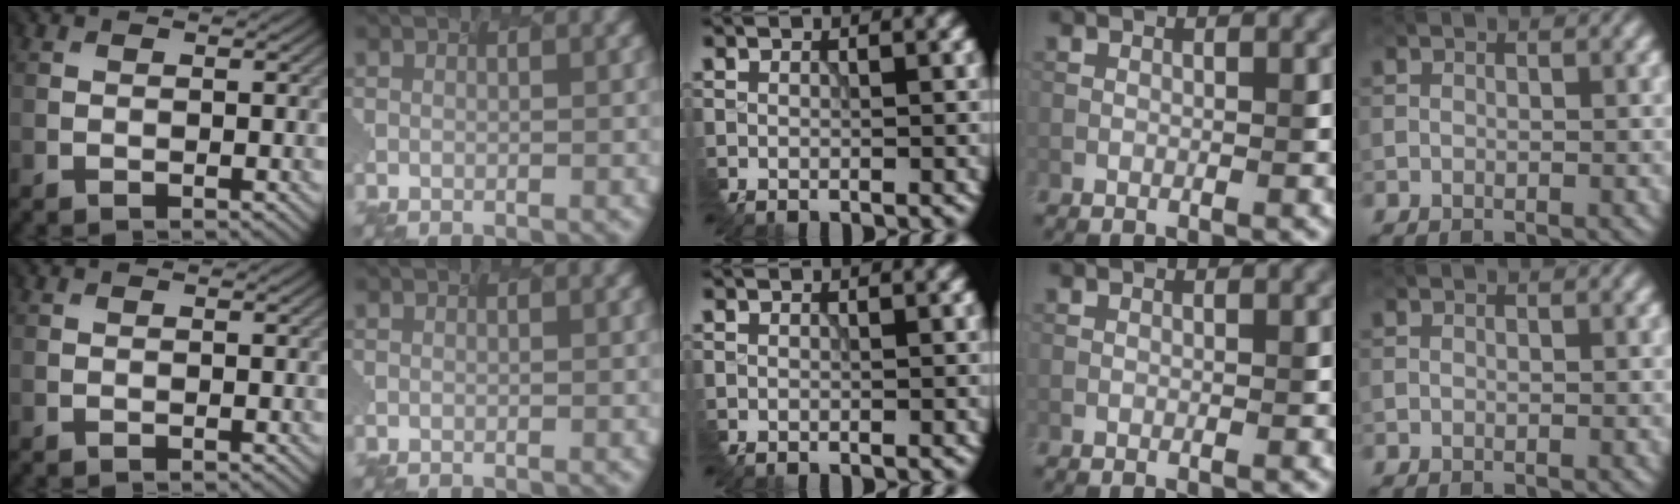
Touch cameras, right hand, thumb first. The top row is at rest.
{}